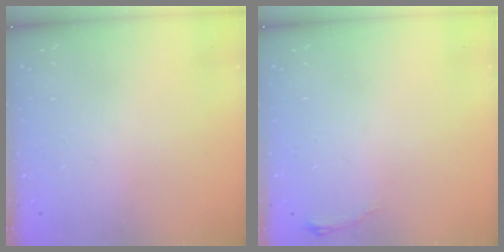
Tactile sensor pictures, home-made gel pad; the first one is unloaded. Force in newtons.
{"total": 3.1, "press": 3.1, "slide": 0.5}